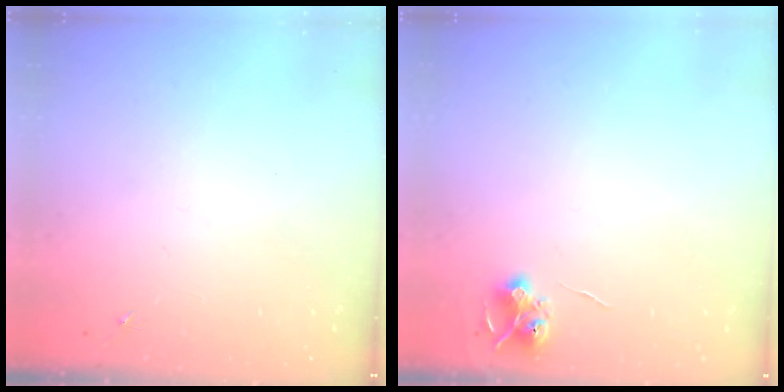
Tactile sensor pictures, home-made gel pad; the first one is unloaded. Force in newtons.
{"total": 6.4, "press": 6.4, "slide": 0.5}